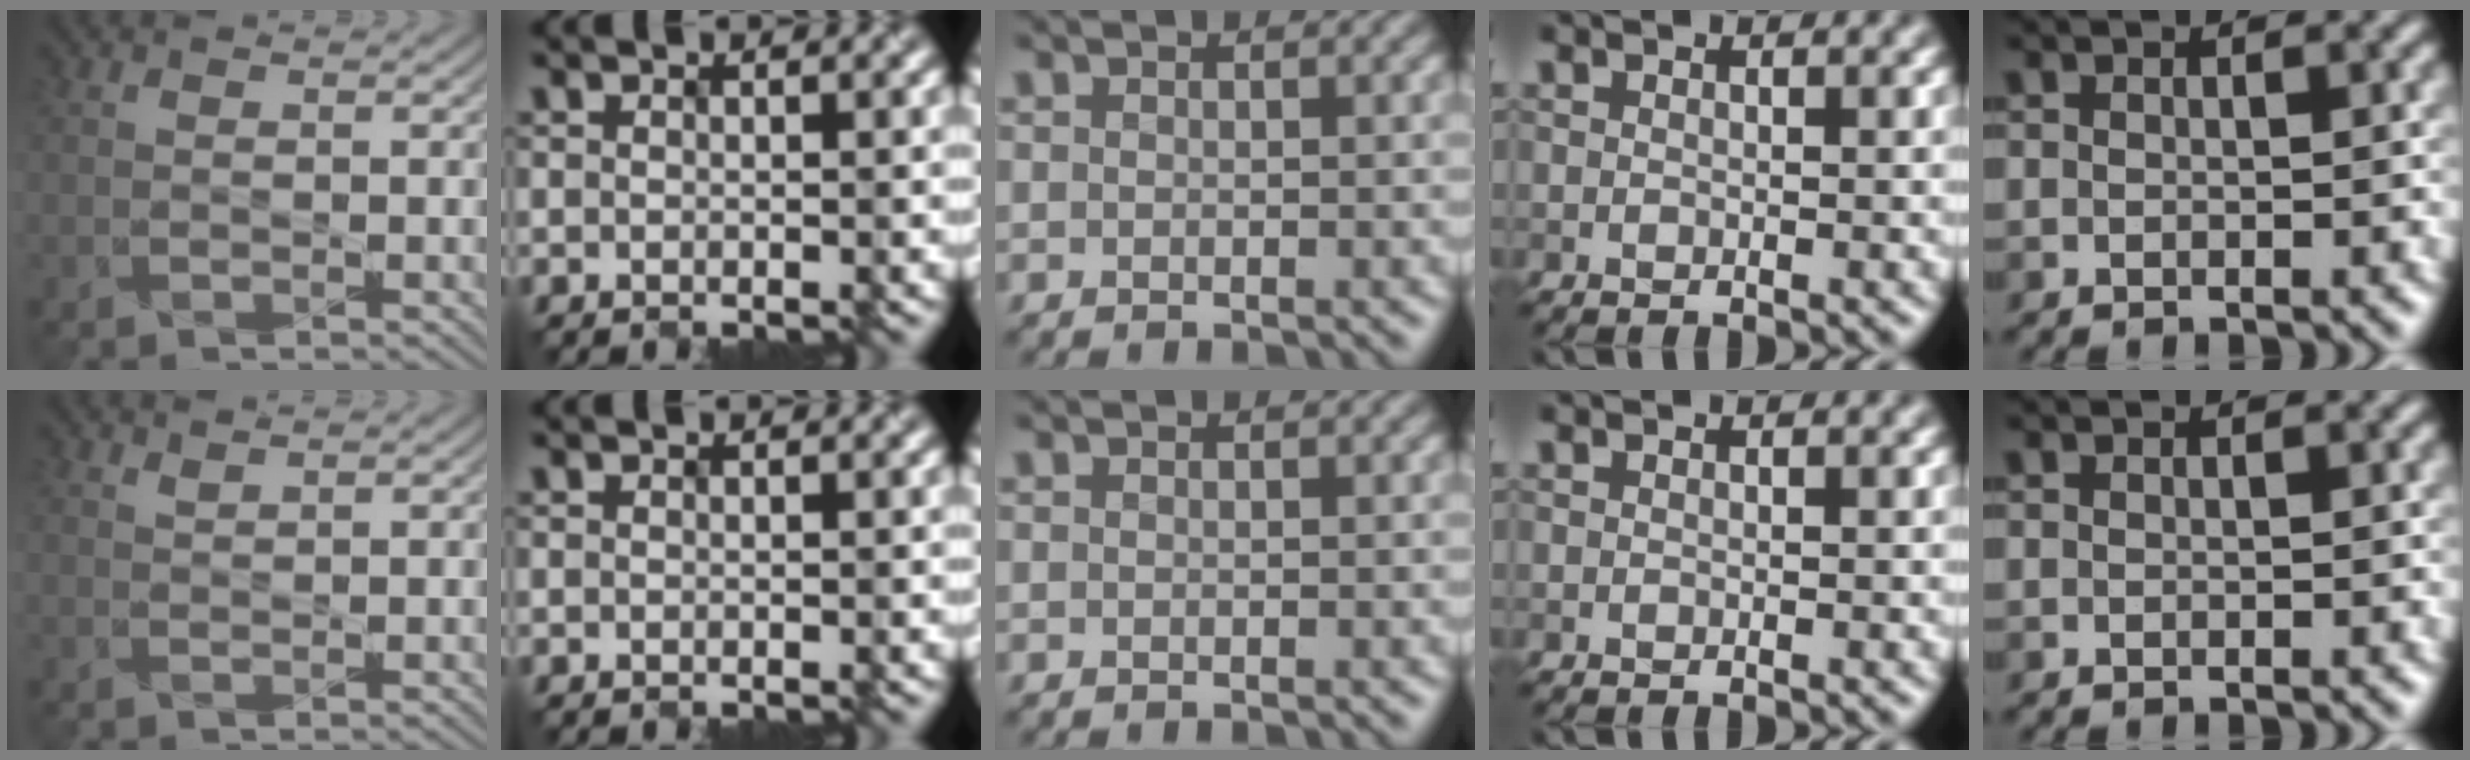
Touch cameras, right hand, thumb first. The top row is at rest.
{"thumb": {"total": 1.9, "force": [1.4, -0.3, -1.2], "torque": [0.025, -0.002, 0.029]}}